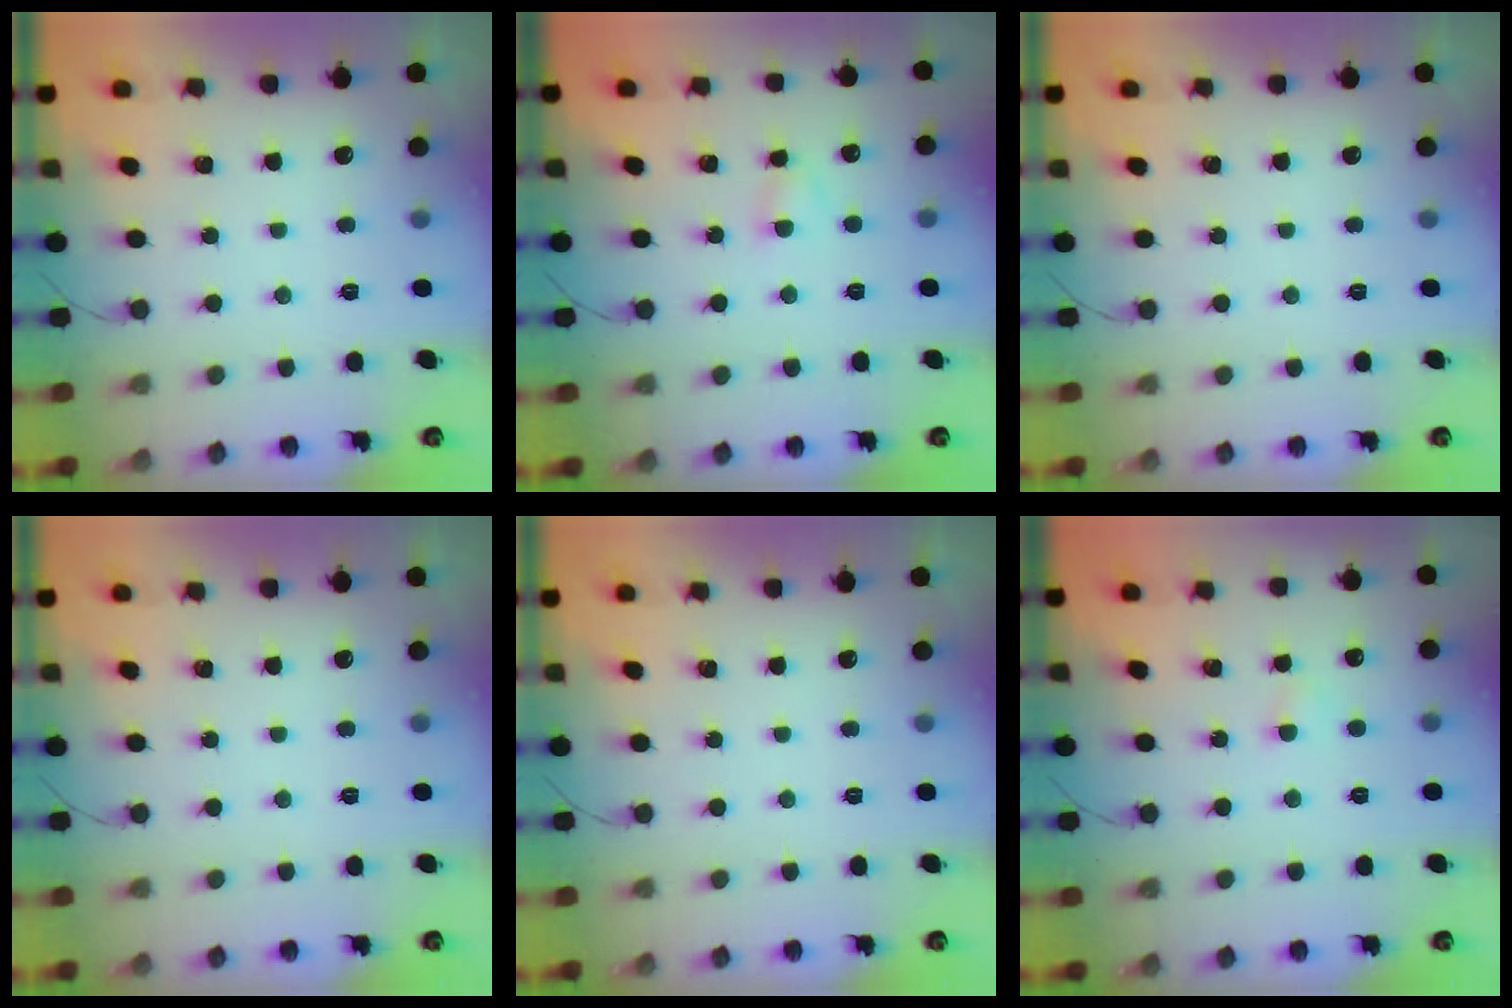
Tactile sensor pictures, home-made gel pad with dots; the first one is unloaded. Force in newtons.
{"total": 2.7, "press": 2.6, "slide": 0.9}
{"total": 0.0}
{"total": 0.0}
{"total": 0.0}
{"total": 2.3, "press": 2.2, "slide": 0.9}